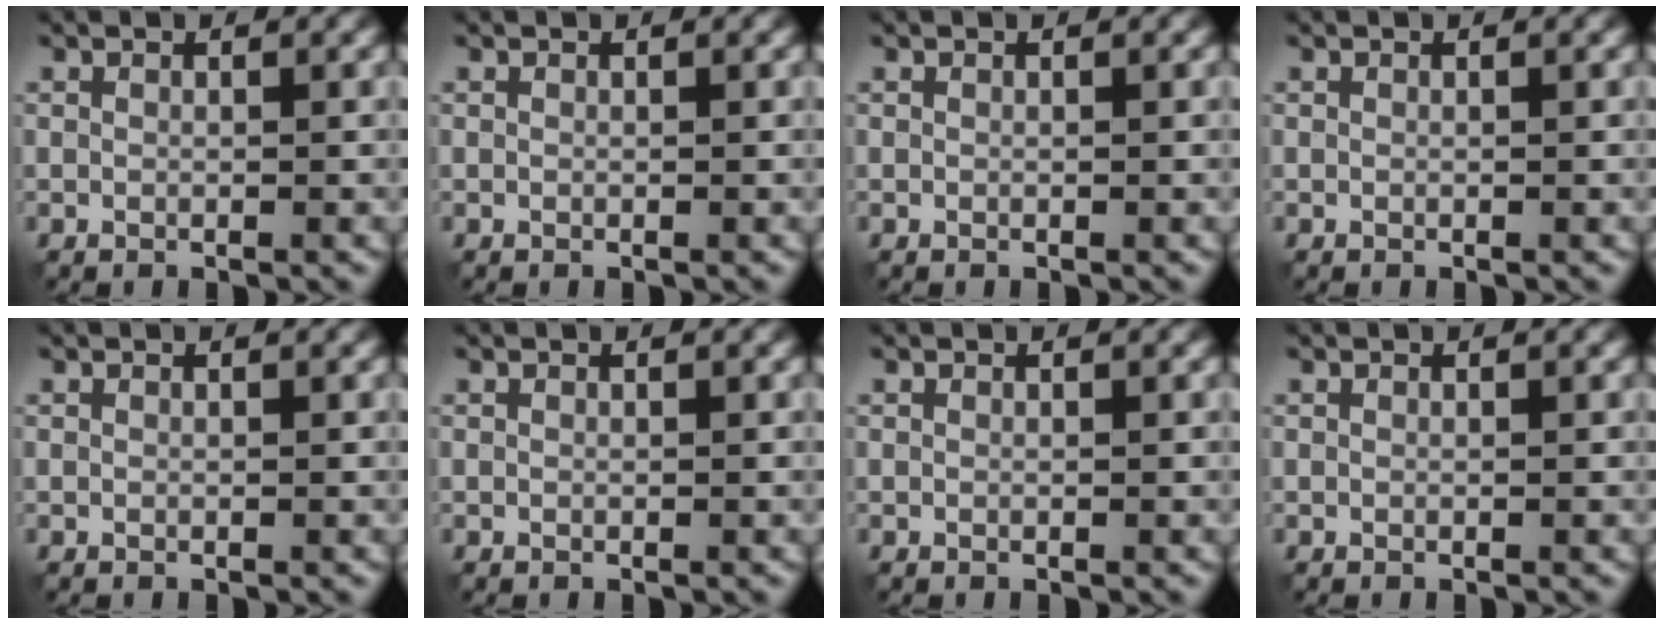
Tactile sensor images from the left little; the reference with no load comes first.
{"total": 0.0}
{"total": 0.0}
{"total": 0.0}
{"total": 0.0}
{"total": 0.0}
{"total": 0.0}
{"total": 0.0}